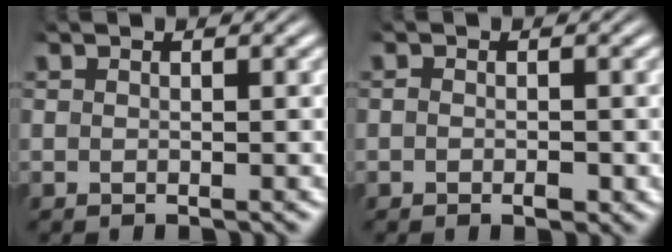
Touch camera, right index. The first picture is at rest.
{"total": 0.9, "force": [-0.6, 0.3, 0.7], "torque": [-0.009, -0.009, -0.008]}